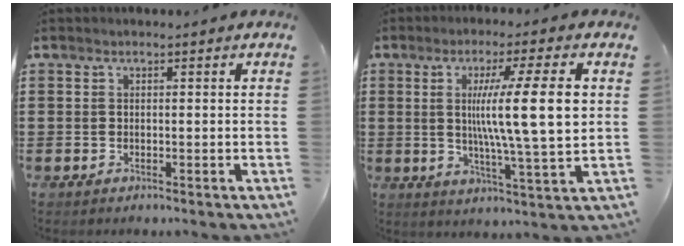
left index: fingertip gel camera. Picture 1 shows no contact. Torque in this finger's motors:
{"motor_torque": [2.14, 0.00, 0.79, 0.21]}